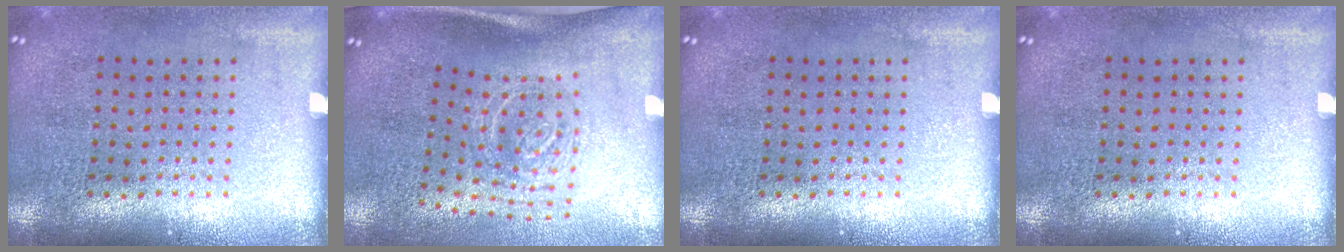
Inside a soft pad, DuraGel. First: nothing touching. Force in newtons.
{"total": 1.9, "press": 1.3, "slide": 1.4}
{"total": 0.0}
{"total": 0.0}